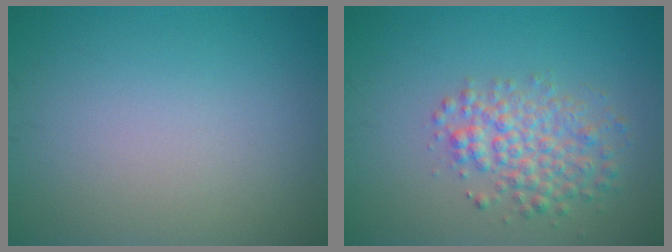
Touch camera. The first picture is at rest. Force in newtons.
{"total": 3.8, "press": 3.8, "slide": 0.1}